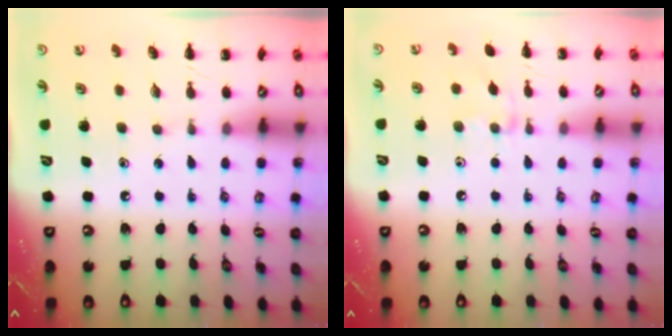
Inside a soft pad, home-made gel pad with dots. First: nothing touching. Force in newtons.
{"total": 5.0, "press": 4.9, "slide": 1.0}